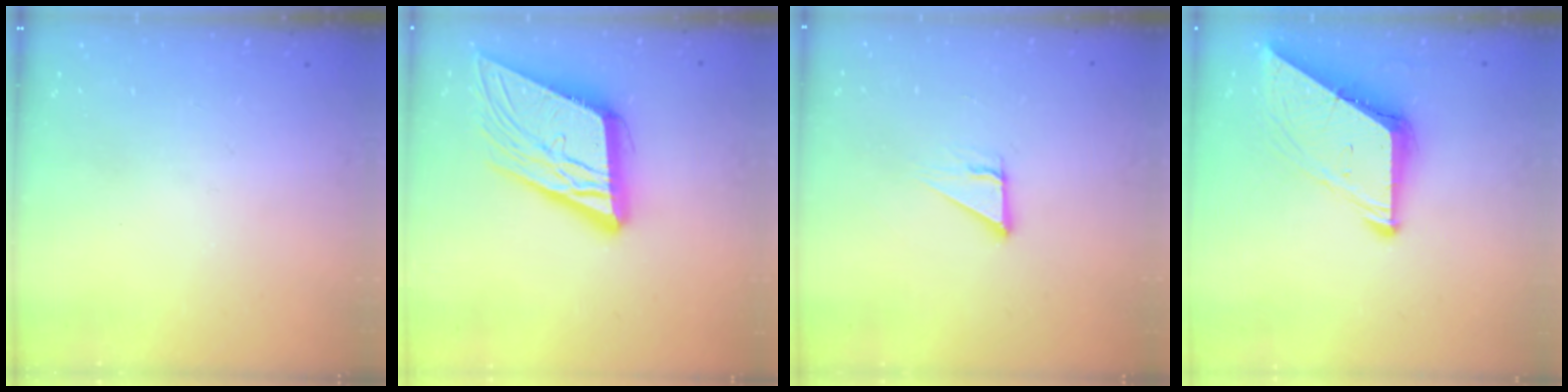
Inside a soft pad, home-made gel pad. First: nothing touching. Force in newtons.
{"total": 18.0, "press": 17.6, "slide": 3.8}
{"total": 4.0, "press": 4.0, "slide": 0.2}
{"total": 8.6, "press": 8.6, "slide": 0.9}